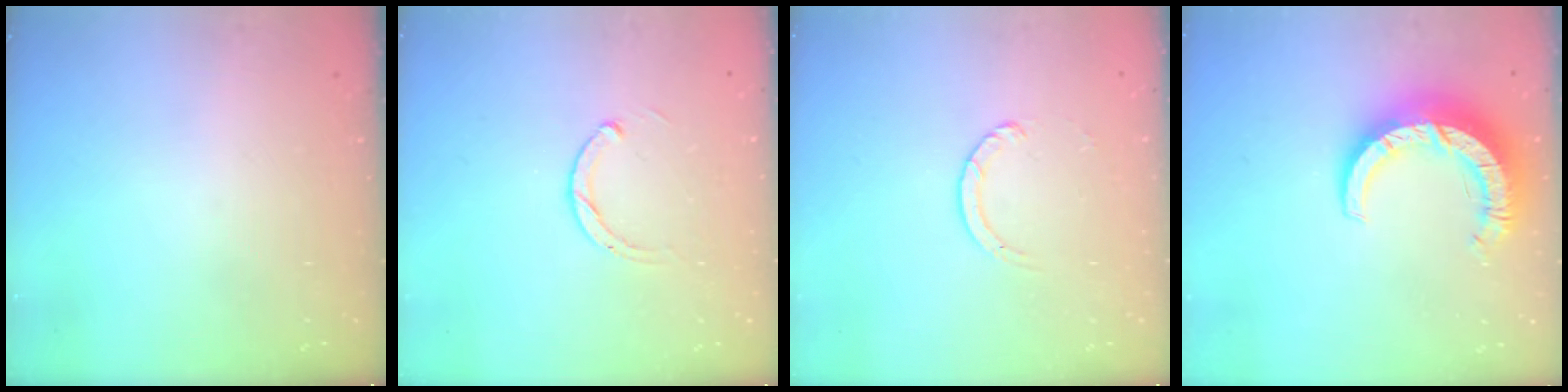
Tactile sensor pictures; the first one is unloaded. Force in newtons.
{"total": 2.5, "press": 2.5, "slide": 0.3}
{"total": 2.7, "press": 2.7, "slide": 0.3}
{"total": 11.2, "press": 11.2, "slide": 1.1}